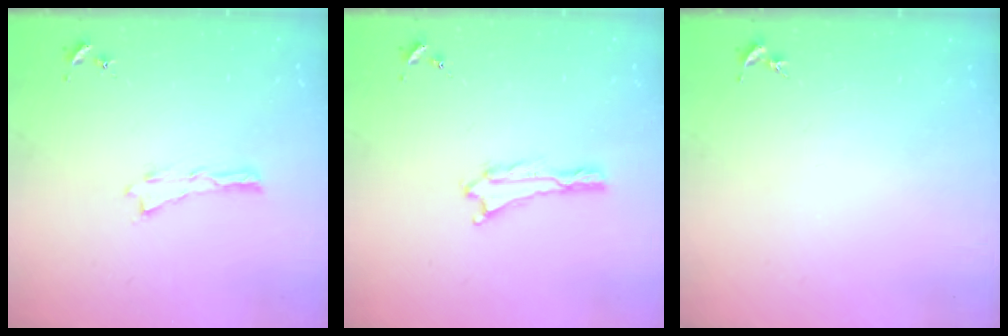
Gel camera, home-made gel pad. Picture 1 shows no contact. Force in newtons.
{"total": 0.0}
{"total": 0.0}